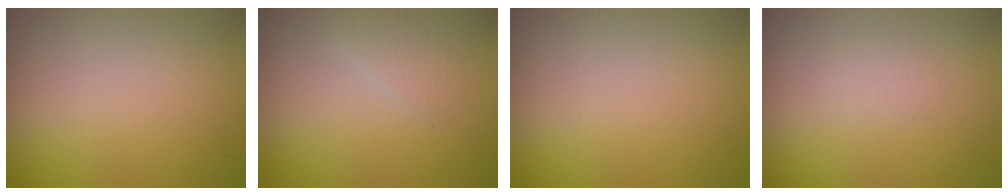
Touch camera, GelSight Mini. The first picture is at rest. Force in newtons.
{"total": 1.0, "press": 1.0, "slide": 0.1}
{"total": 0.0}
{"total": 0.6, "press": 0.6, "slide": 0.1}